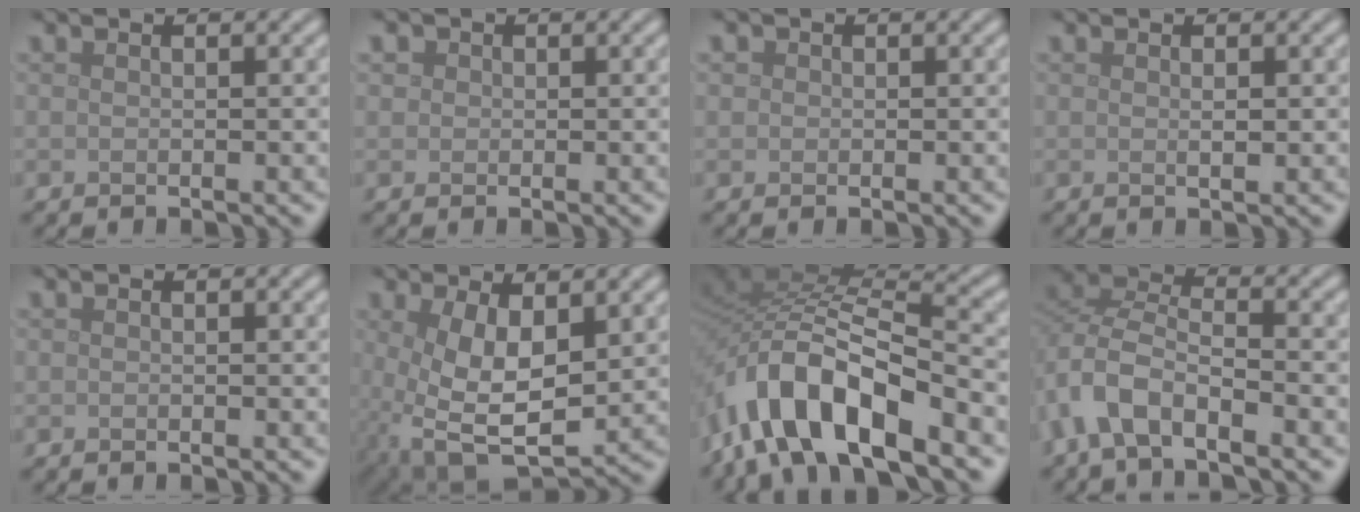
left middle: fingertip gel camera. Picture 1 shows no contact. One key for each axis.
{"total": 1.1, "fx": 0.4, "fy": 1.0, "fz": 0.2, "tx": 0.003, "ty": -0.001, "tz": 0.001}
{"total": 0.7, "fx": 0.1, "fy": 0.7, "fz": 0.0, "tx": 0.006, "ty": -0.001, "tz": -0.002}
{"total": 0.6, "fx": 0.1, "fy": 0.2, "fz": 0.6, "tx": -0.011, "ty": -0.001, "tz": 0.002}
{"total": 0.0}
{"total": 7.8, "fx": 0.0, "fy": 4.2, "fz": 6.6, "tx": -0.144, "ty": -0.018, "tz": 0.008}
{"total": 11.6, "fx": -6.2, "fy": 4.9, "fz": 8.5, "tx": -0.154, "ty": 0.012, "tz": -0.128}
{"total": 5.6, "fx": -3.4, "fy": 2.5, "fz": 3.7, "tx": -0.071, "ty": 0.003, "tz": -0.078}